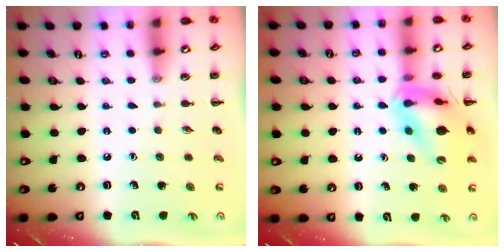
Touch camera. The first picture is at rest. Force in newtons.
{"total": 15.5, "press": 15.4, "slide": 2.3}